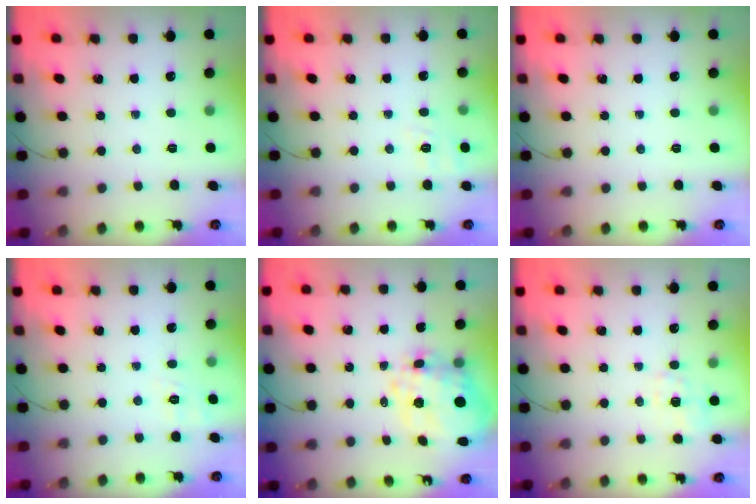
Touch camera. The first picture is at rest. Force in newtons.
{"total": 6.7, "press": 6.4, "slide": 2.1}
{"total": 0.0}
{"total": 2.0, "press": 0.7, "slide": 1.9}
{"total": 8.1, "press": 7.3, "slide": 3.3}
{"total": 4.9, "press": 4.5, "slide": 1.9}